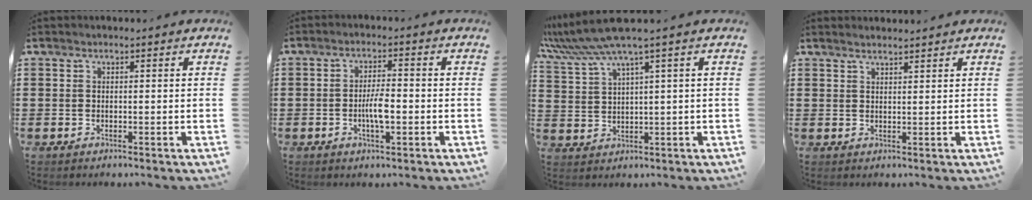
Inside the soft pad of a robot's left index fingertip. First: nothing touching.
{"total": 4.4, "force": [-0.9, 1.2, 4.1], "torque": [-0.079, 0.004, -0.019]}
{"total": 6.0, "force": [4.0, -0.2, 4.5], "torque": [-0.106, -0.019, 0.068]}
{"total": 1.7, "force": [1.6, 0.0, 0.5], "torque": [-0.012, 0.002, 0.031]}